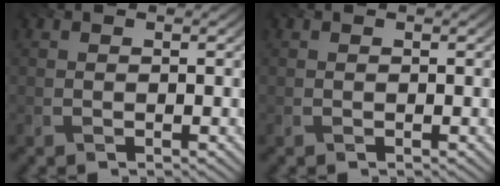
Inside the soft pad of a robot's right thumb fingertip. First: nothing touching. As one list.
[{"total": 0.0}]